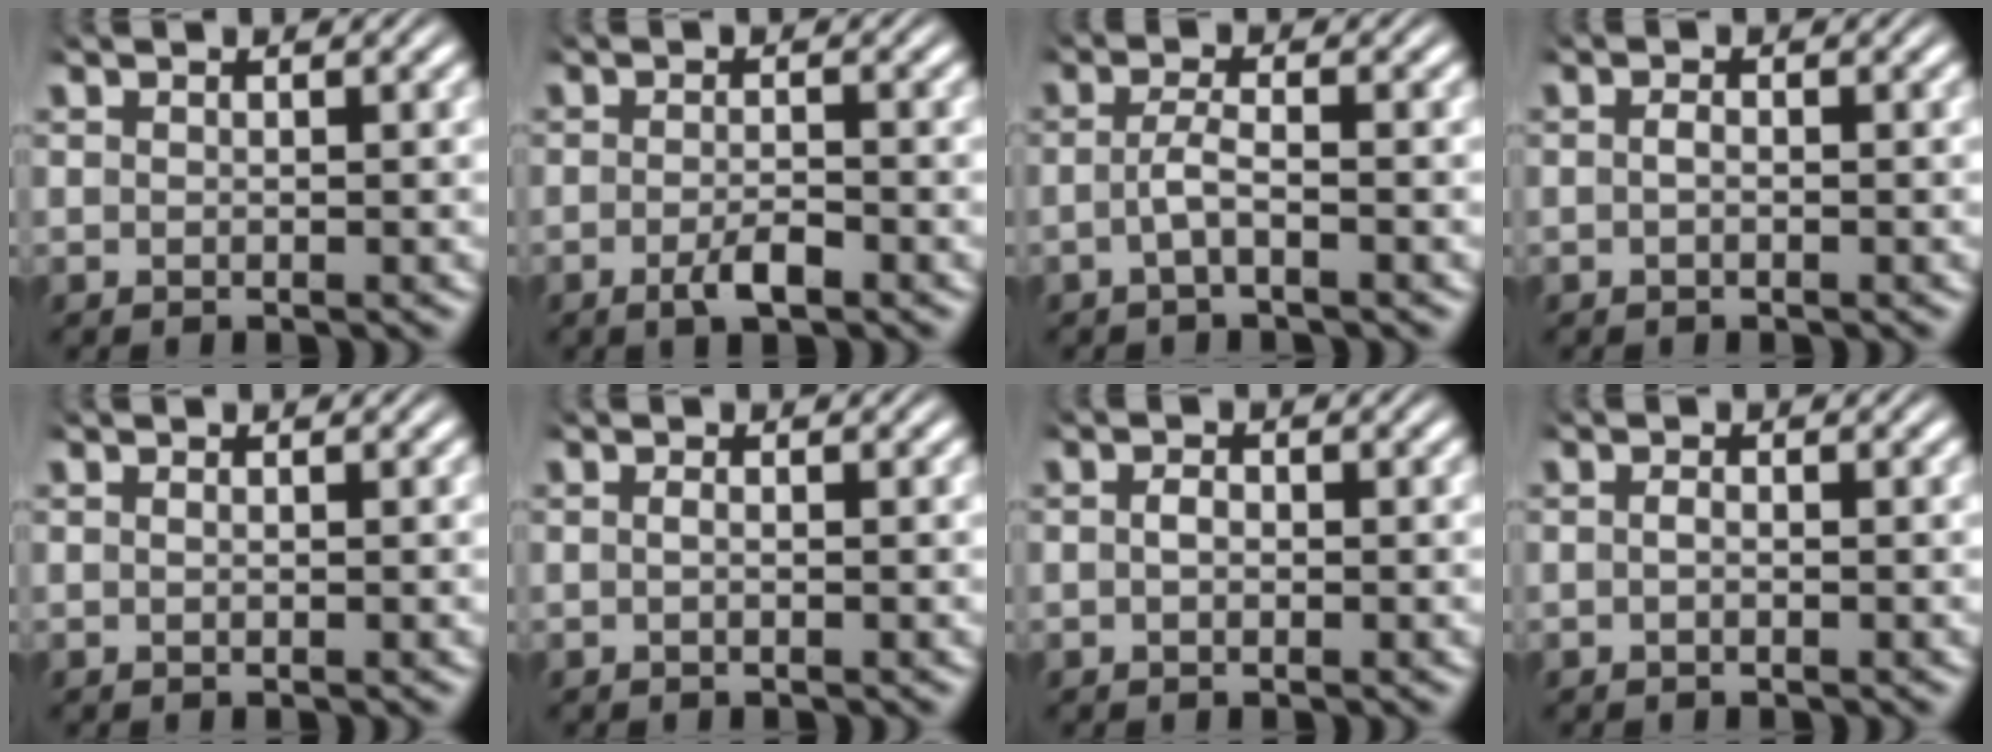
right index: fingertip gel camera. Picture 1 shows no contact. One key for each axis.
{"total": 2.3, "fx": -1.4, "fy": 0.7, "fz": 1.7, "tx": -0.031, "ty": -0.003, "tz": -0.030}
{"total": 2.1, "fx": -1.3, "fy": -0.1, "fz": 1.6, "tx": -0.037, "ty": -0.005, "tz": -0.022}
{"total": 0.7, "fx": -0.4, "fy": 0.1, "fz": 0.5, "tx": -0.015, "ty": -0.006, "tz": -0.005}
{"total": 0.0}
{"total": 0.5, "fx": -0.3, "fy": -0.1, "fz": 0.4, "tx": -0.010, "ty": -0.005, "tz": -0.004}
{"total": 0.9, "fx": -0.4, "fy": 0.4, "fz": 0.6, "tx": -0.019, "ty": -0.008, "tz": -0.004}
{"total": 0.7, "fx": -0.5, "fy": 0.1, "fz": 0.5, "tx": -0.014, "ty": -0.006, "tz": -0.007}